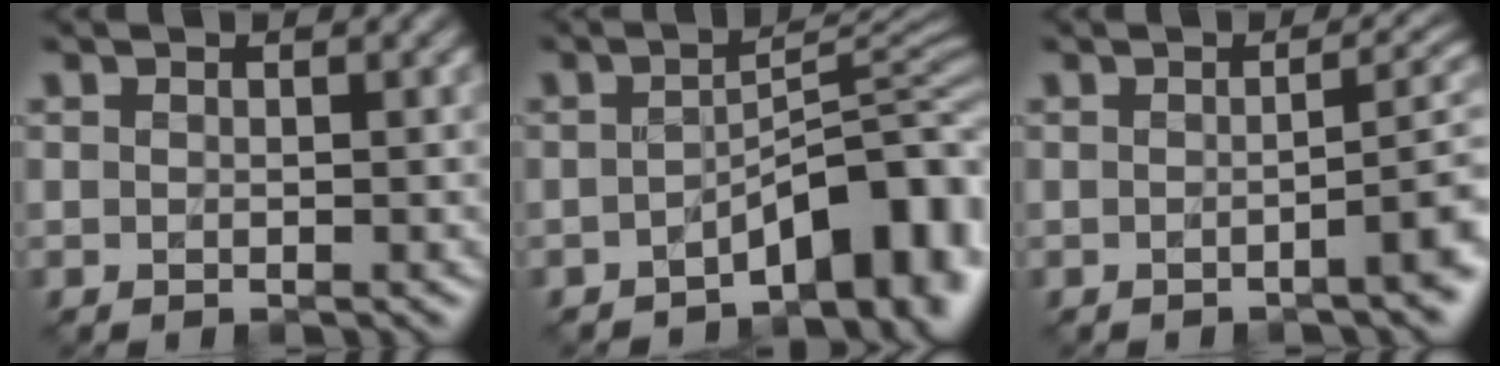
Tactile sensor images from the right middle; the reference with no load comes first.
{"total": 7.9, "force": [-4.3, 3.1, 5.8], "torque": [-0.054, 0.009, -0.075]}
{"total": 4.3, "force": [-1.4, 1.1, 3.9], "torque": [-0.043, 0.006, -0.024]}